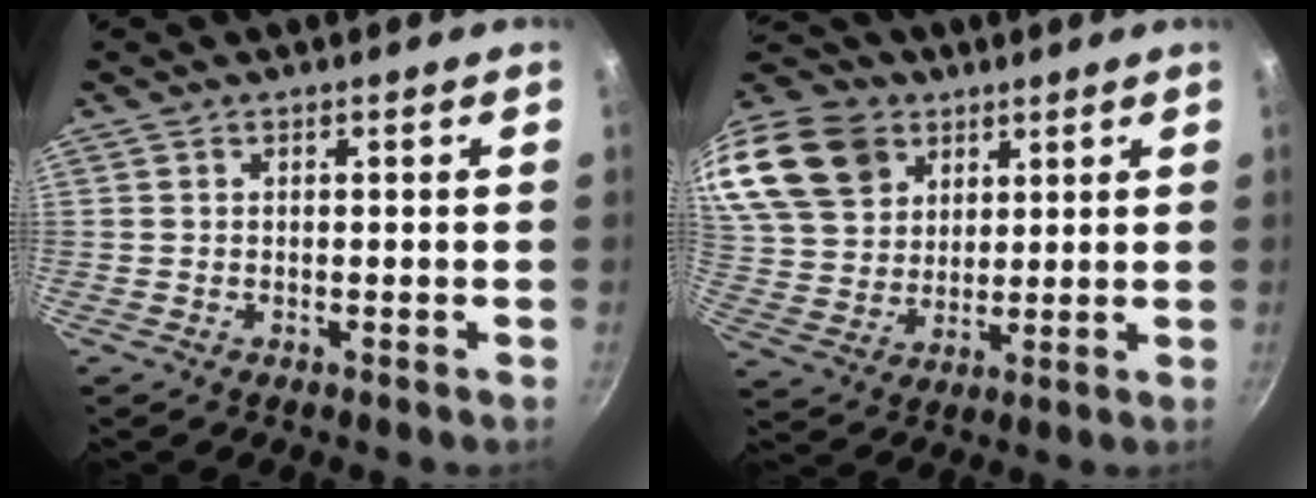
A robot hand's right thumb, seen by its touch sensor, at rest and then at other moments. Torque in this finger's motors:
{"motor_torque": [0.22, 3.86, 0.54, -0.37, 0.17]}